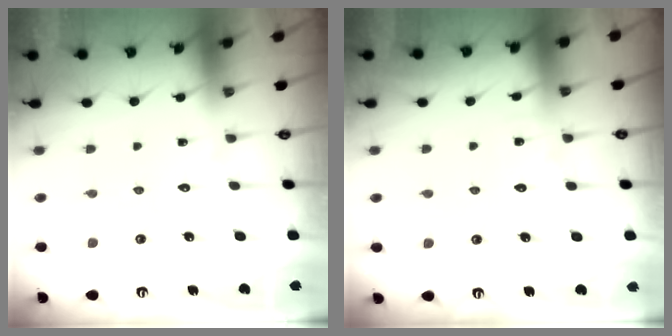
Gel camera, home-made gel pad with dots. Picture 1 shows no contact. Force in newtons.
{"total": 2.7, "press": 2.7, "slide": 0.3}